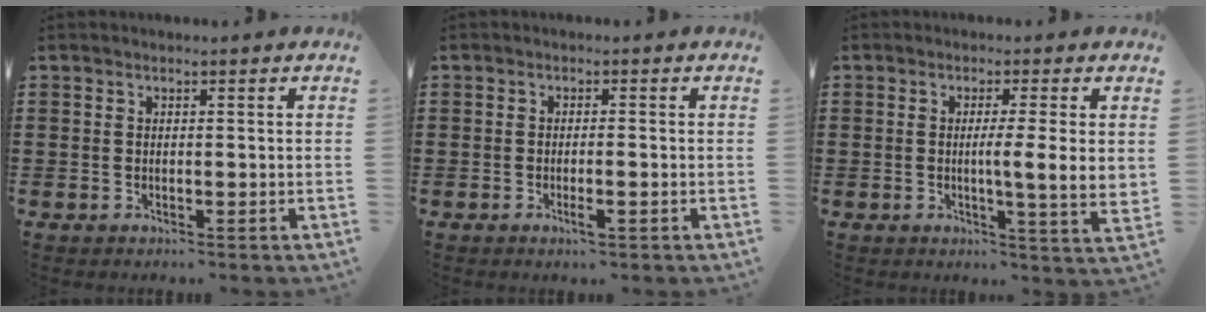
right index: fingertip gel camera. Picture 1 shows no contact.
{"total": 1.9, "force": [-1.0, 0.2, 1.6], "torque": [-0.027, -0.002, -0.018]}
{"total": 5.6, "force": [0.5, 0.1, 5.5], "torque": [-0.096, -0.011, 0.003]}